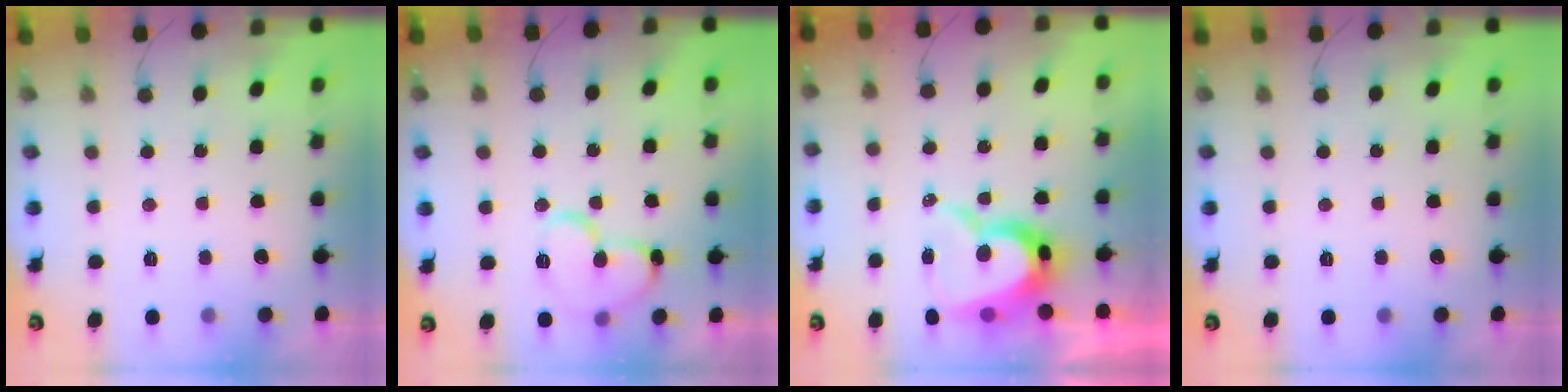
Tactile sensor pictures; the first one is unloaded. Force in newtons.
{"total": 12.5, "press": 12.4, "slide": 1.6}
{"total": 12.5, "press": 12.5, "slide": 1.2}
{"total": 0.0}